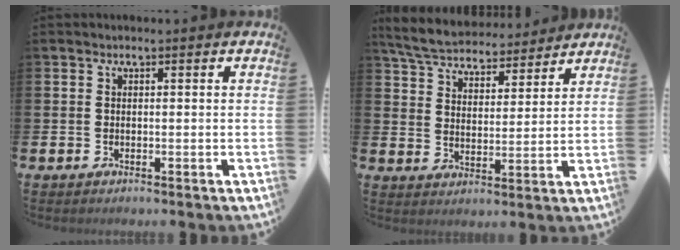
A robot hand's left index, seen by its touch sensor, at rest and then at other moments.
{"total": 6.0, "force": [5.8, 1.4, 0.9], "torque": [-0.052, -0.034, 0.103]}